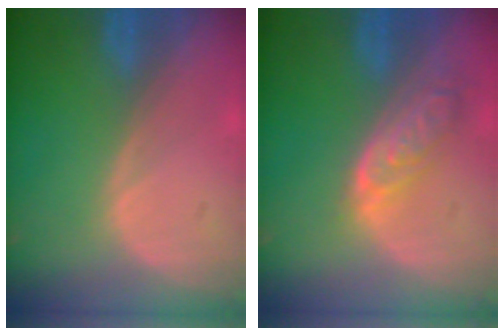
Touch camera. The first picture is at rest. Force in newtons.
{"total": 6.4, "press": 5.8, "slide": 2.7}